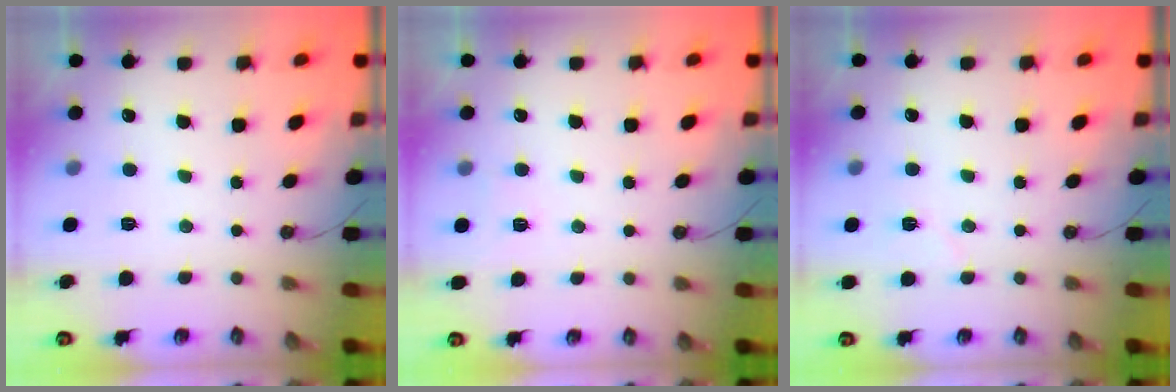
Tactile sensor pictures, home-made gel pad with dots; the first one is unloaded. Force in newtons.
{"total": 2.9, "press": 2.9, "slide": 0.7}
{"total": 4.2, "press": 3.7, "slide": 1.9}